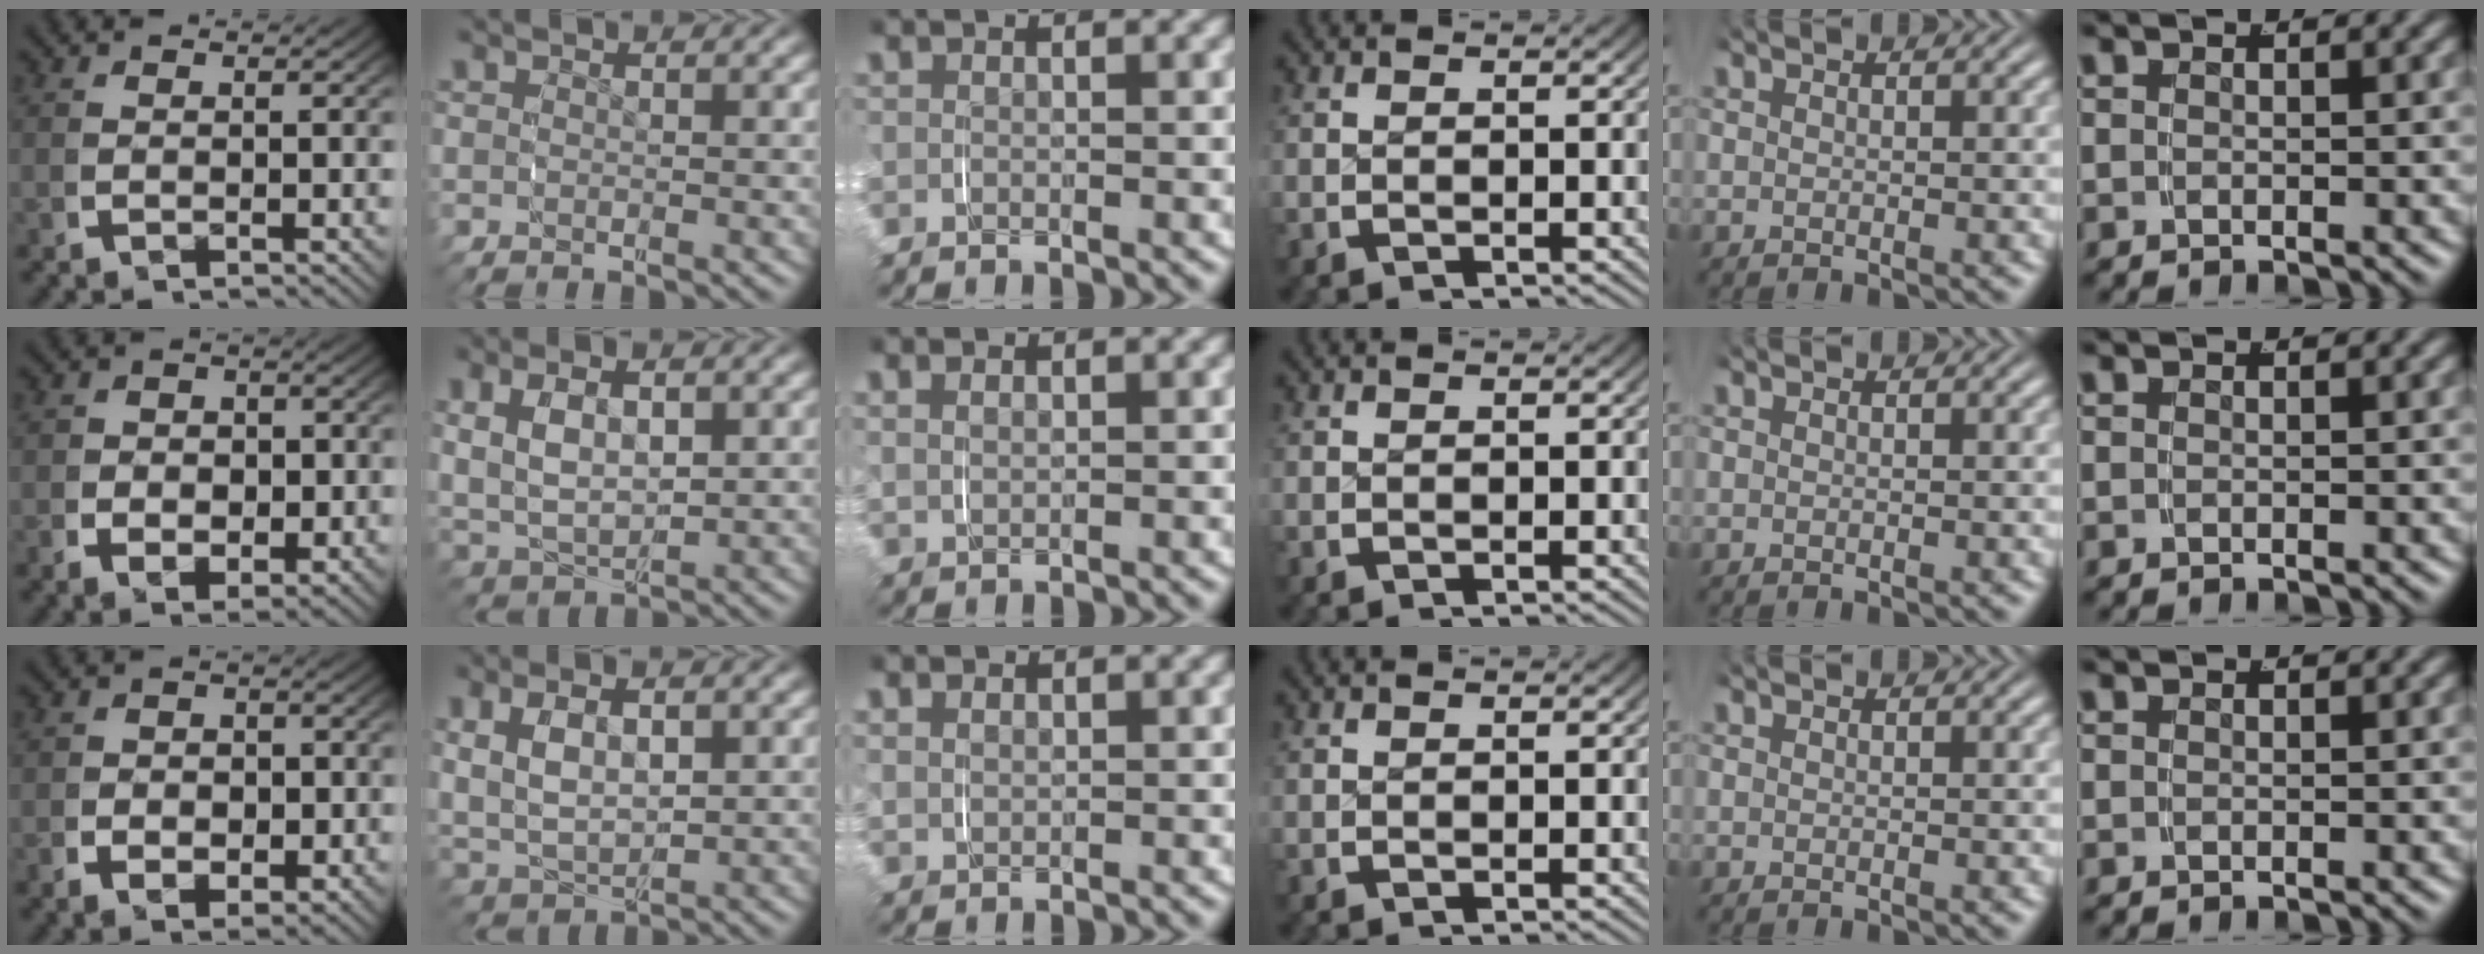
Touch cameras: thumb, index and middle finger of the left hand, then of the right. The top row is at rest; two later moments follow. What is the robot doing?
{"motion": "grasp_and_lifting", "object": "scarf"}